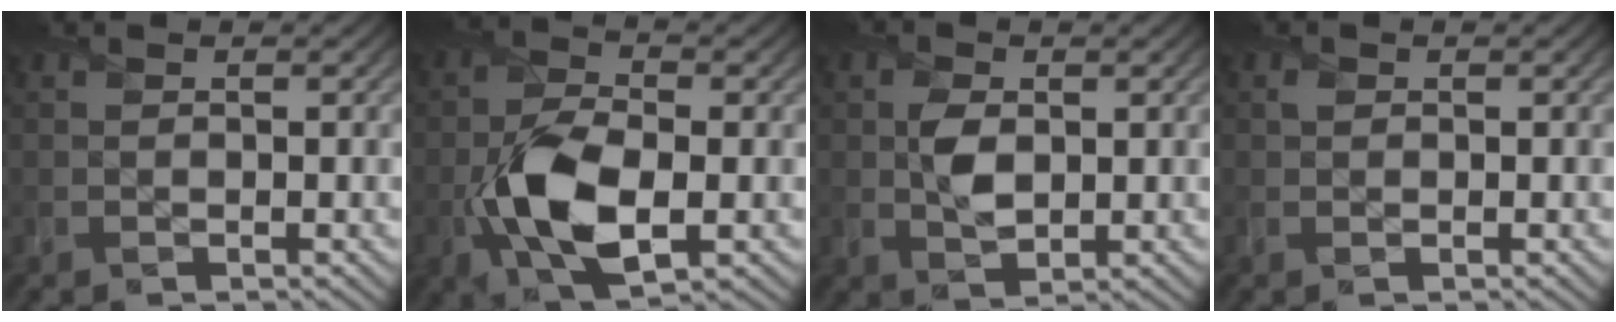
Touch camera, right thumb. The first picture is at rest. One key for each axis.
{"total": 8.9, "fx": -2.4, "fy": 4.5, "fz": 7.2, "tx": -0.153, "ty": -0.009, "tz": -0.050}
{"total": 3.5, "fx": 0.4, "fy": 2.3, "fz": 2.6, "tx": -0.059, "ty": -0.004, "tz": 0.008}
{"total": 0.6, "fx": 0.3, "fy": 0.5, "fz": 0.0, "tx": 0.000, "ty": -0.001, "tz": 0.002}